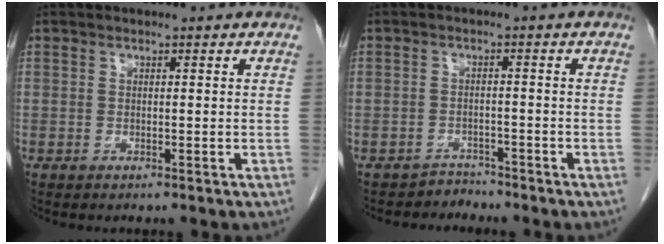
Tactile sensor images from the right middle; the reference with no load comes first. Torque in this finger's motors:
{"motor_torque": [0.71, -0.46, 0.07, 0.04]}